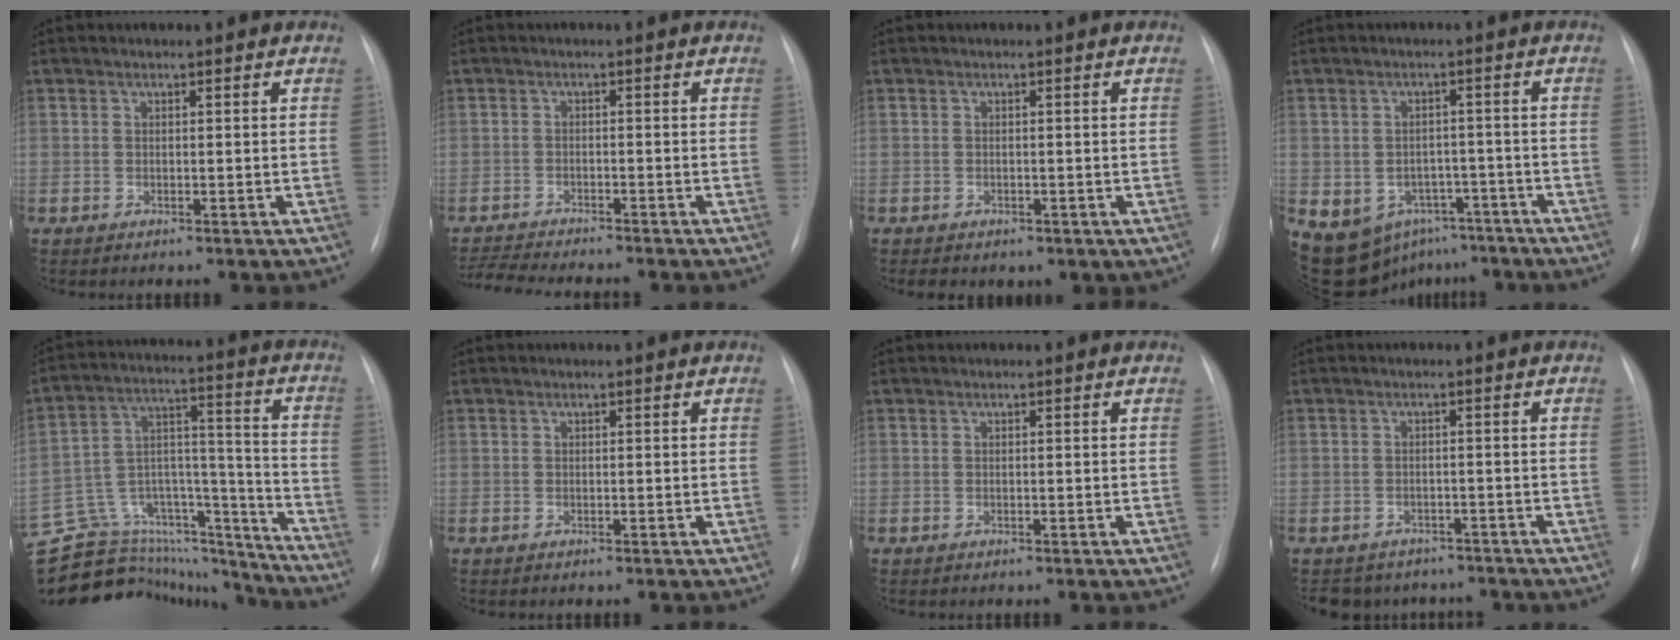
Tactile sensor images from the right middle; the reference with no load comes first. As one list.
[{"total": 7.8, "force": [-7.3, 0.1, 2.8], "torque": [-0.047, -0.016, -0.115]}, {"total": 3.6, "force": [-2.0, 2.3, 1.9], "torque": [-0.029, -0.001, -0.013]}, {"total": 16.2, "force": [-9.1, 12.1, 5.7], "torque": [-0.141, 0.016, -0.105]}, {"total": 23.6, "force": [-21.7, 7.4, 5.2], "torque": [-0.129, 0.064, -0.328]}, {"total": 0.0}, {"total": 0.0}, {"total": 7.1, "force": [-6.2, 3.5, 0.4], "torque": [-0.006, 0.008, -0.073]}]